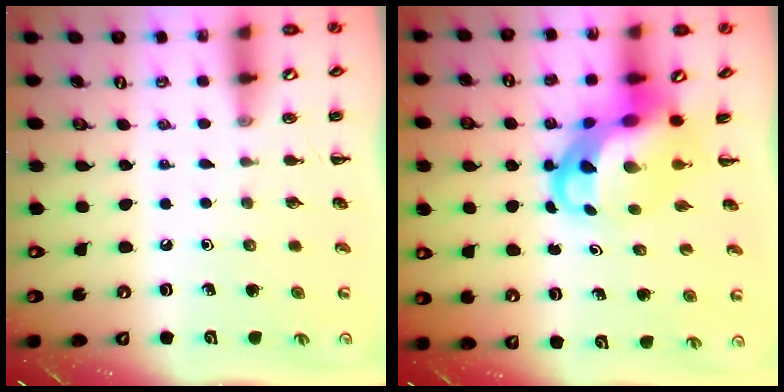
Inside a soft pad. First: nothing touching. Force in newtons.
{"total": 6.4, "press": 6.2, "slide": 1.4}